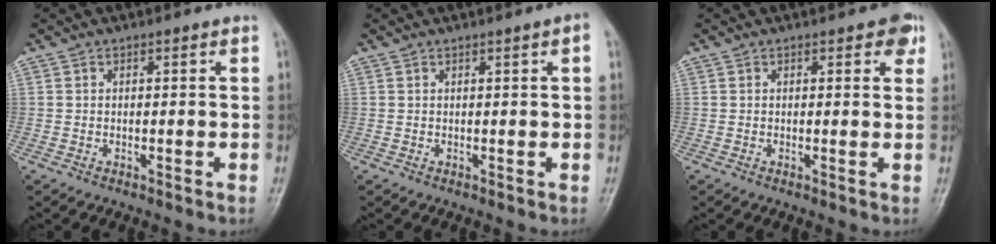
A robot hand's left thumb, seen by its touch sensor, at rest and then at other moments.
{"total": 1.8, "force": [0.7, -0.2, 1.6], "torque": [-0.027, 0.003, 0.009]}
{"total": 3.6, "force": [1.8, 1.6, 2.7], "torque": [-0.015, -0.002, 0.012]}